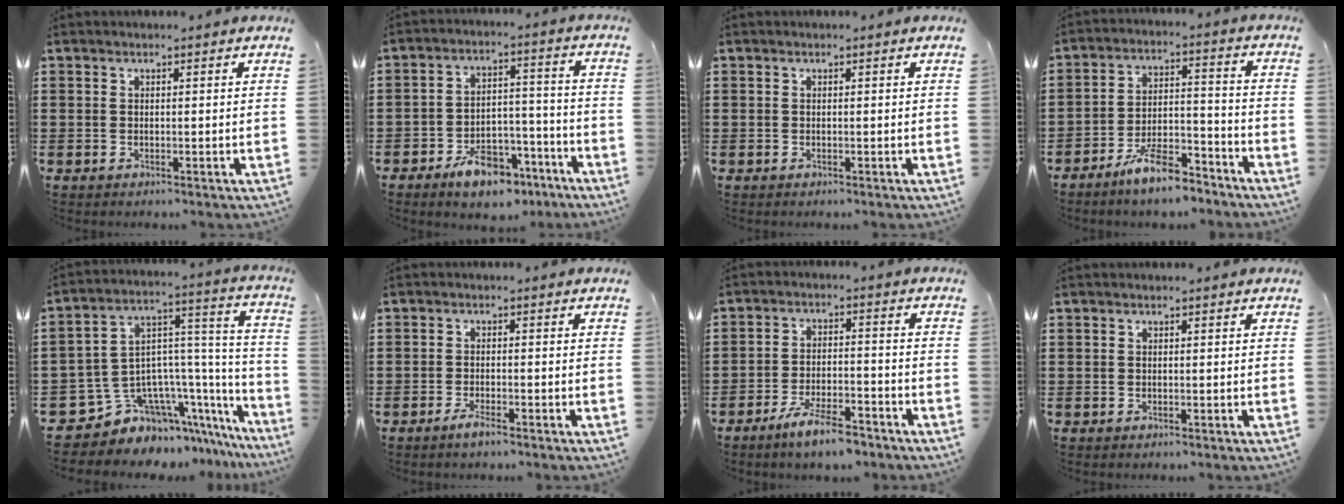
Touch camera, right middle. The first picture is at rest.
{"total": 7.9, "force": [-6.0, 3.6, 3.7], "torque": [-0.059, 0.029, -0.108]}
{"total": 0.0}
{"total": 8.4, "force": [-7.0, 1.8, 4.2], "torque": [-0.081, 0.014, -0.133]}
{"total": 8.1, "force": [-5.6, 5.6, 1.9], "torque": [-0.074, -0.020, -0.106]}
{"total": 2.0, "force": [-1.5, 0.3, 1.2], "torque": [-0.030, -0.004, -0.030]}
{"total": 6.5, "force": [-5.4, 1.2, 3.5], "torque": [-0.074, -0.001, -0.102]}
{"total": 0.0}